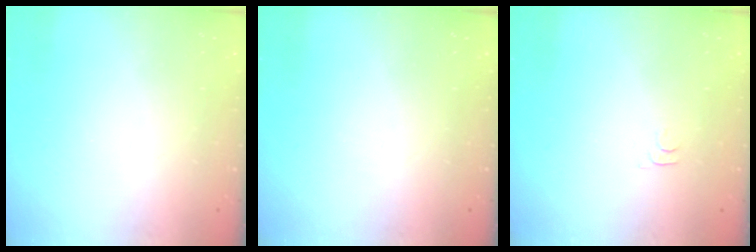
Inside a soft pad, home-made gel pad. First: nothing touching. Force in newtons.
{"total": 0.0}
{"total": 3.4, "press": 3.4, "slide": 0.5}